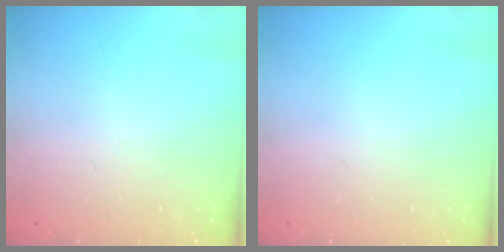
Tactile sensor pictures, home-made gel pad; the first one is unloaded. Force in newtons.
{"total": 0.0}